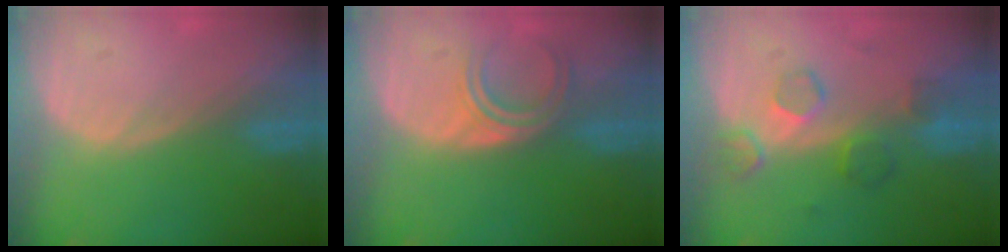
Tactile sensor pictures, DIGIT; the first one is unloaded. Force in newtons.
{"total": 4.7, "press": 4.0, "slide": 2.4}
{"total": 5.2, "press": 4.9, "slide": 1.5}